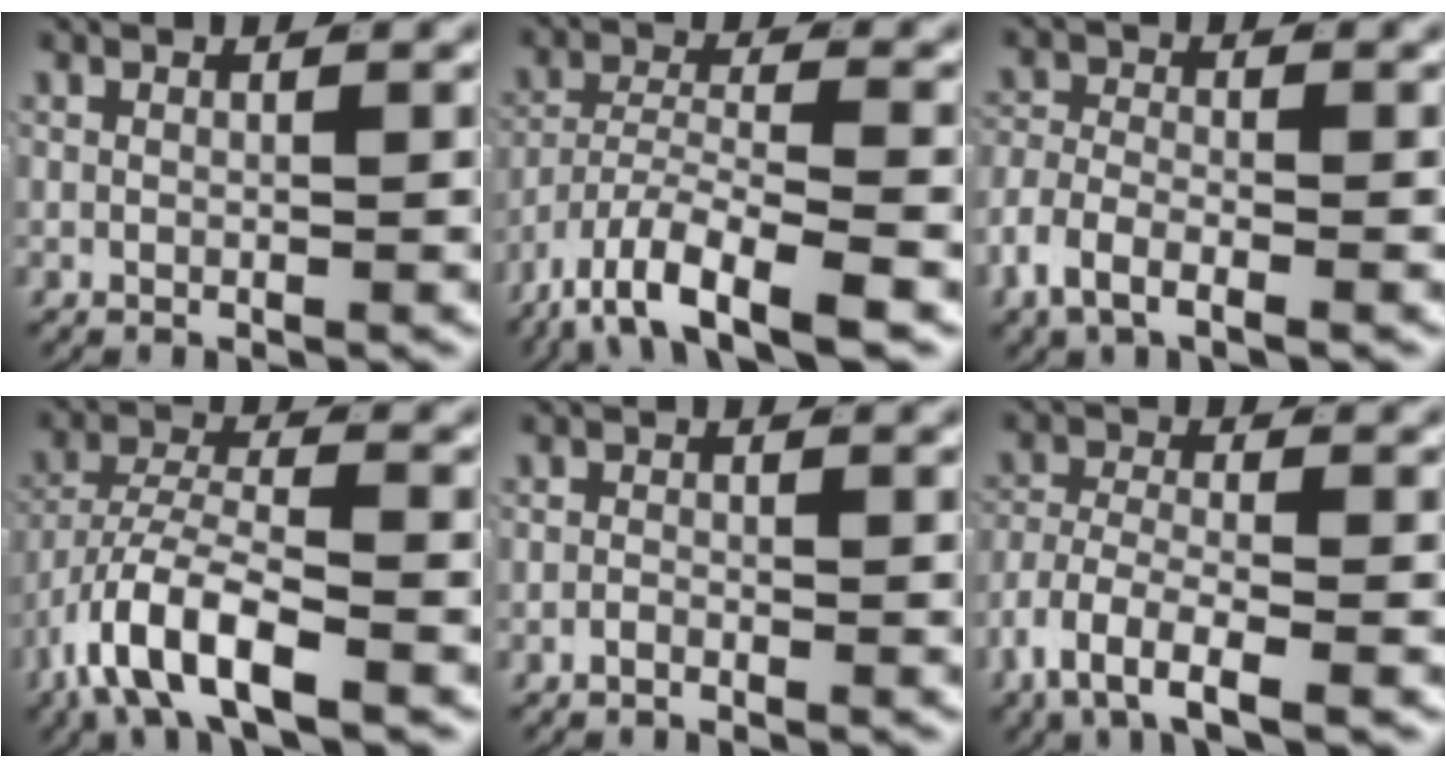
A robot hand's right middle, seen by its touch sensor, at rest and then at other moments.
{"total": 8.0, "force": [-5.4, 2.7, 5.3], "torque": [-0.093, -0.012, -0.087]}
{"total": 3.6, "force": [-2.0, 1.9, 2.3], "torque": [-0.054, -0.003, -0.036]}
{"total": 6.8, "force": [-3.9, 2.6, 4.9], "torque": [-0.107, -0.014, -0.063]}
{"total": 0.8, "force": [-0.8, 0.0, 0.1], "torque": [0.000, -0.004, -0.015]}
{"total": 5.3, "force": [-2.9, 2.5, 3.7], "torque": [-0.087, -0.022, -0.042]}